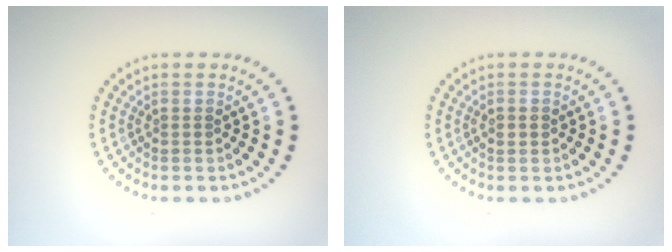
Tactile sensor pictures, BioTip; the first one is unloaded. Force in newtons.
{"total": 1.2, "press": 1.2, "slide": 0.0}